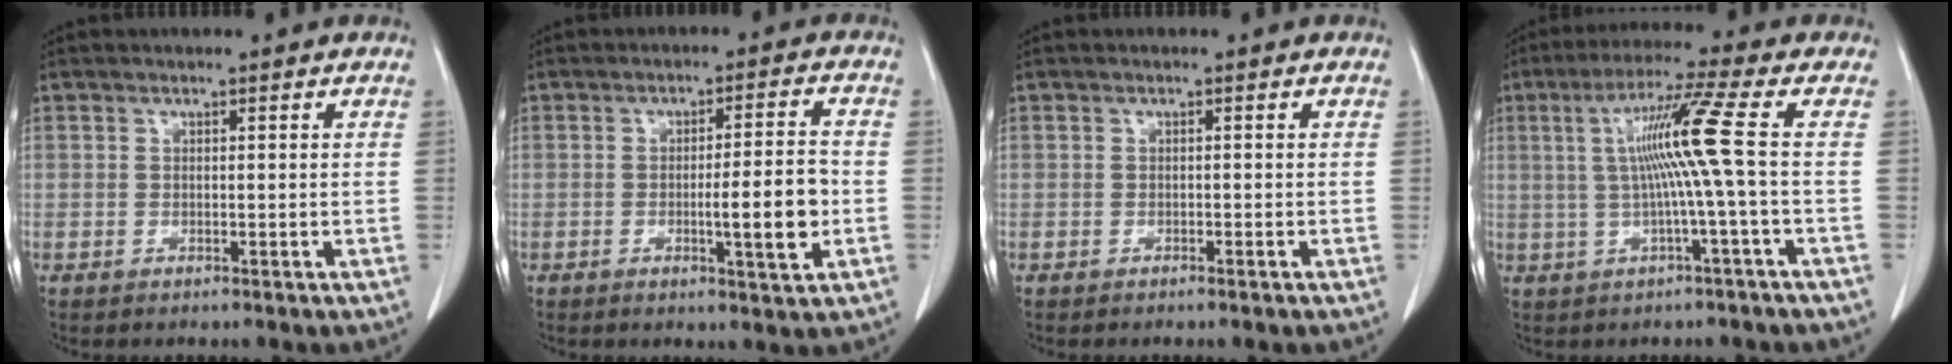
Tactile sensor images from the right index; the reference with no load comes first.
{"total": 7.4, "force": [-1.6, 0.5, 7.3], "torque": [-0.101, 0.000, -0.019]}
{"total": 0.6, "force": [-0.5, -0.1, 0.3], "torque": [-0.011, -0.001, -0.006]}
{"total": 8.8, "force": [0.4, -2.1, 8.5], "torque": [-0.157, 0.014, 0.016]}